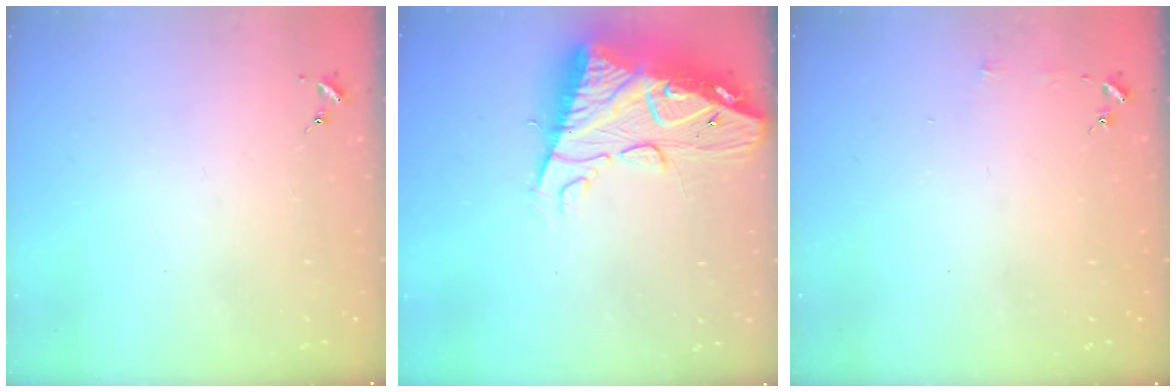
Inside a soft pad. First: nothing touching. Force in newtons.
{"total": 17.9, "press": 17.8, "slide": 1.7}
{"total": 3.0, "press": 3.0, "slide": 0.3}